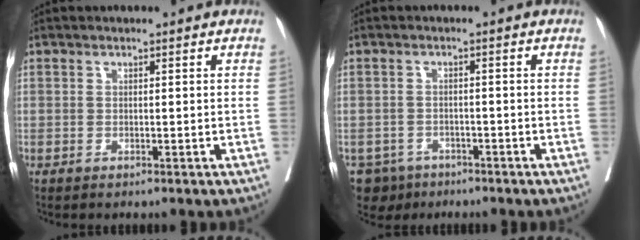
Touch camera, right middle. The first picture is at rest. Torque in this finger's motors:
{"motor_torque": [-0.09, -0.09, -0.01, 0.01]}